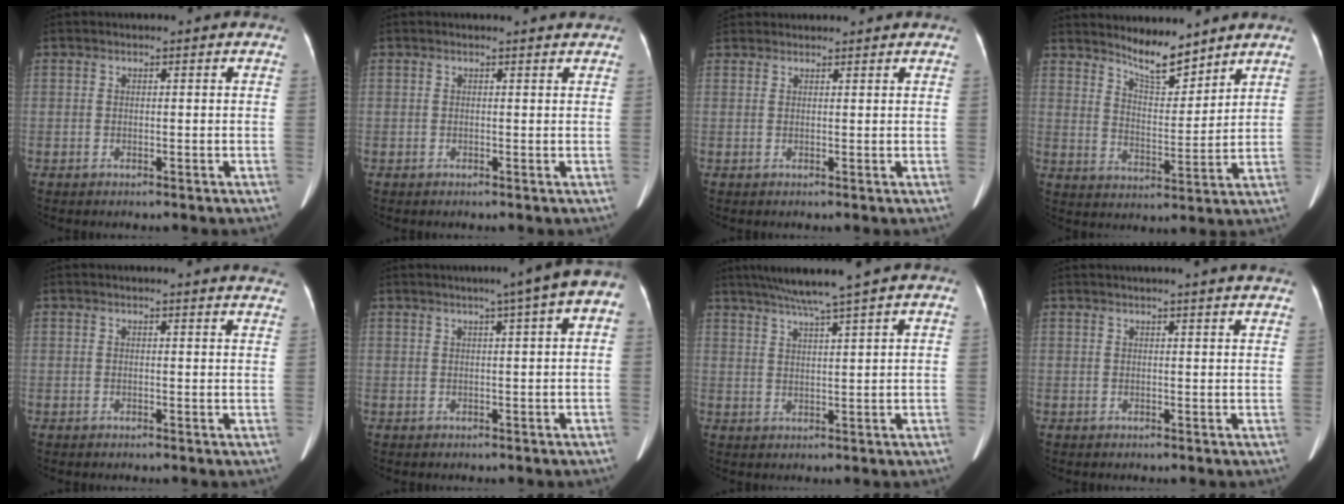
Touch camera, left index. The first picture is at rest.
{"total": 2.4, "force": [2.3, 0.7, 0.2], "torque": [-0.007, 0.011, 0.015]}
{"total": 5.0, "force": [4.7, 1.5, 0.9], "torque": [-0.013, 0.035, 0.073]}
{"total": 7.4, "force": [6.7, 1.1, 3.0], "torque": [-0.060, -0.011, 0.125]}
{"total": 9.7, "force": [9.4, 0.5, 2.4], "torque": [-0.016, -0.015, 0.080]}
{"total": 8.5, "force": [4.2, 0.4, 7.4], "torque": [-0.089, 0.027, 0.038]}
{"total": 6.9, "force": [5.5, -1.7, 3.8], "torque": [-0.061, 0.007, 0.094]}
{"total": 9.1, "force": [8.2, -0.4, 3.9], "torque": [-0.054, 0.021, 0.082]}